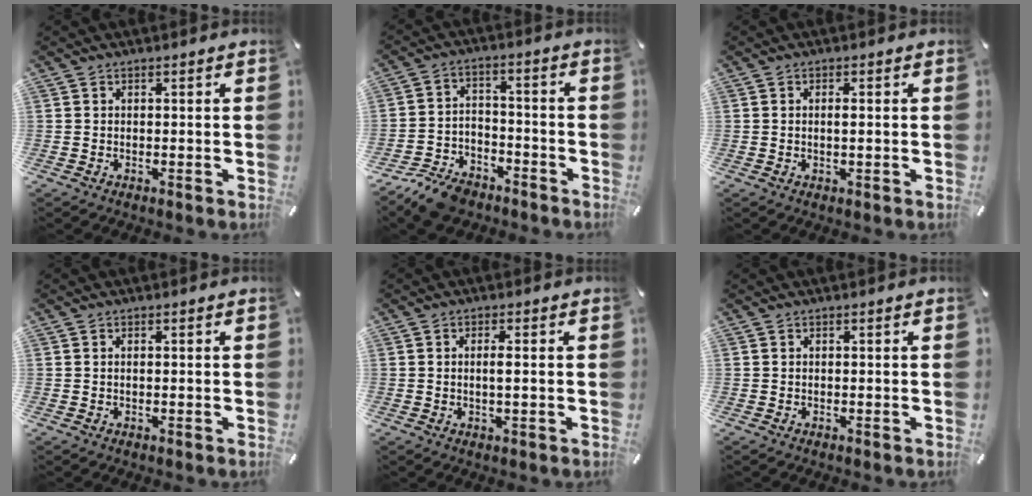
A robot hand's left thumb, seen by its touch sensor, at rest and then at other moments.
{"total": 9.8, "force": [-7.8, 4.8, 3.4], "torque": [-0.056, 0.052, -0.144]}
{"total": 1.7, "force": [0.1, 0.4, 1.6], "torque": [-0.031, -0.001, 0.001]}
{"total": 0.6, "force": [0.1, 0.2, 0.6], "torque": [-0.012, 0.000, 0.001]}
{"total": 2.6, "force": [0.2, 0.5, 2.6], "torque": [-0.050, -0.003, 0.001]}
{"total": 0.0}